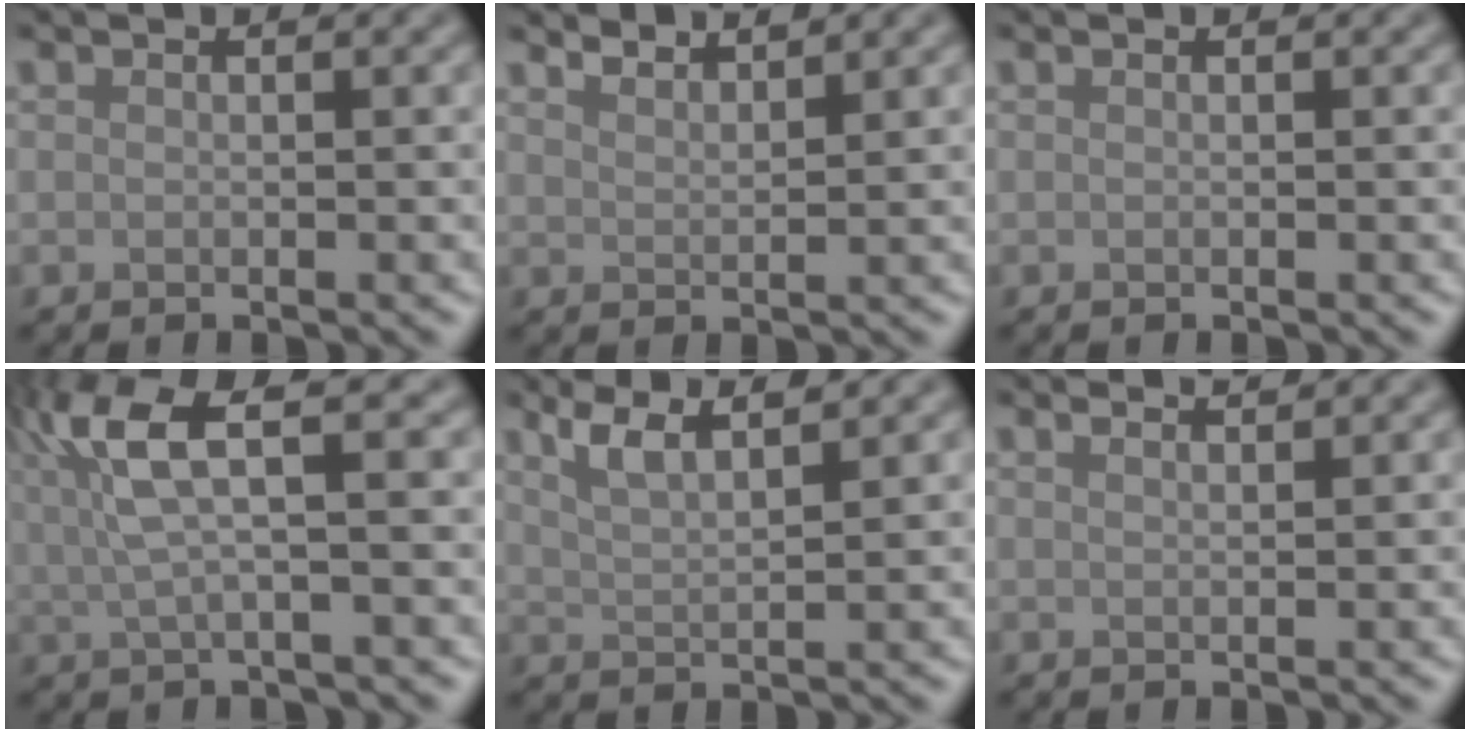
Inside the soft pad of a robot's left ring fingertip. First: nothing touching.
{"total": 3.0, "force": [2.8, 0.5, 1.0], "torque": [-0.001, 0.001, 0.032]}
{"total": 0.0}
{"total": 7.0, "force": [2.4, 1.8, 6.4], "torque": [-0.142, 0.014, 0.046]}
{"total": 3.8, "force": [2.6, 1.0, 2.6], "torque": [-0.042, 0.014, 0.043]}
{"total": 2.1, "force": [1.8, 0.6, 1.0], "torque": [-0.001, 0.000, 0.004]}